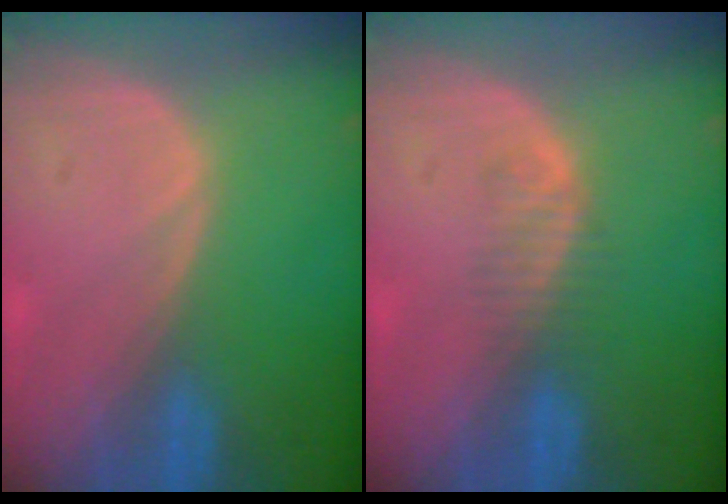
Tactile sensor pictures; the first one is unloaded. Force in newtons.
{"total": 2.2, "press": 2.0, "slide": 0.9}